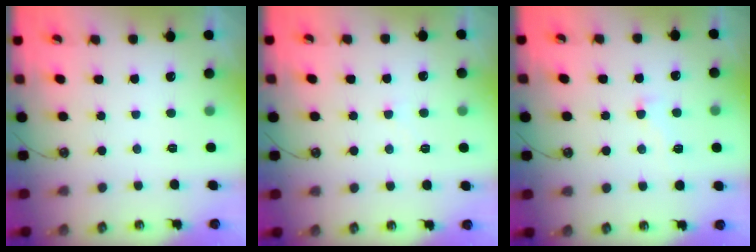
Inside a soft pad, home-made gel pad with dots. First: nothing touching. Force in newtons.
{"total": 0.6, "press": 0.1, "slide": 0.5}
{"total": 1.8, "press": 1.4, "slide": 1.1}